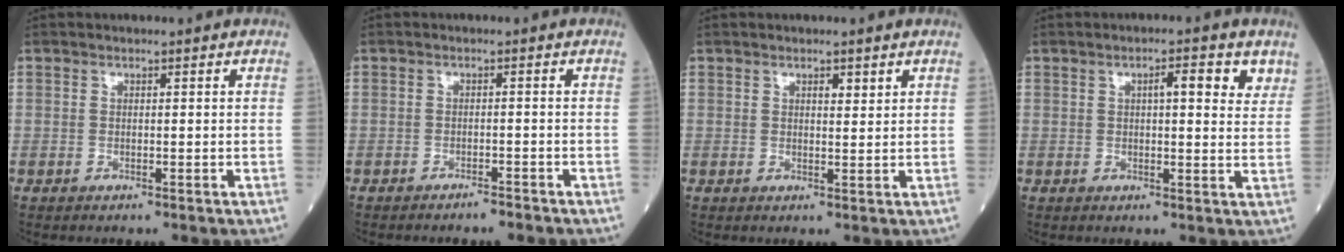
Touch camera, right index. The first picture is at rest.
{"total": 1.9, "force": [-1.7, 0.2, 0.8], "torque": [-0.014, -0.002, -0.022]}
{"total": 1.5, "force": [1.0, 0.4, 1.0], "torque": [-0.017, -0.002, 0.016]}
{"total": 5.3, "force": [2.6, 1.3, 4.4], "torque": [-0.058, 0.005, 0.031]}